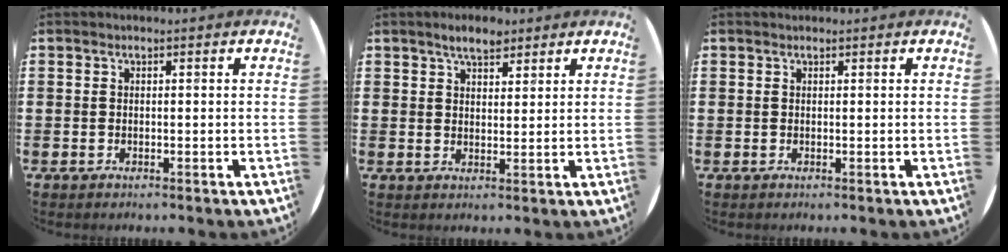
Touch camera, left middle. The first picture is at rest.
{"total": 3.8, "force": [3.0, 1.5, 1.7], "torque": [-0.029, 0.000, 0.054]}
{"total": 0.0}